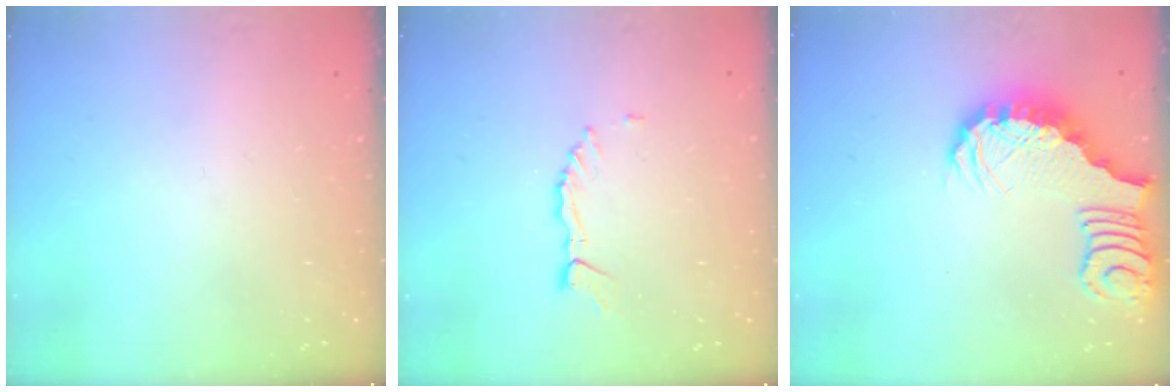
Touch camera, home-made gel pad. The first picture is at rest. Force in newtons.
{"total": 2.8, "press": 2.7, "slide": 0.3}
{"total": 2.6, "press": 2.5, "slide": 0.5}